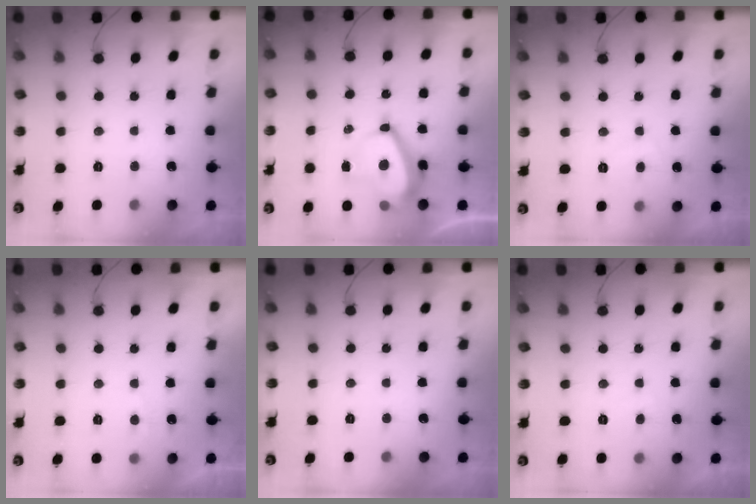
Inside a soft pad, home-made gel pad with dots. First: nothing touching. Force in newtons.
{"total": 11.9, "press": 11.7, "slide": 2.0}
{"total": 2.4, "press": 2.3, "slide": 0.7}
{"total": 1.3, "press": 1.2, "slide": 0.5}
{"total": 0.0}
{"total": 1.7, "press": 1.6, "slide": 0.6}